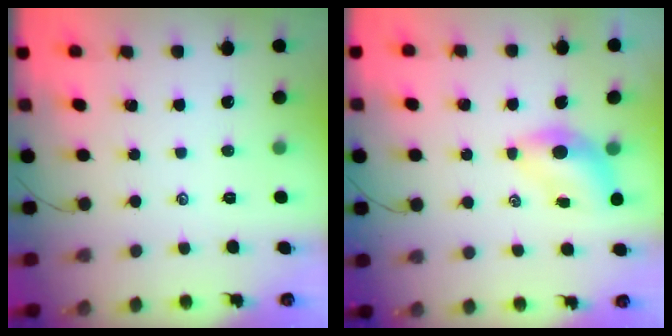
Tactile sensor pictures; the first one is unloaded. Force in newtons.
{"total": 5.5, "press": 5.3, "slide": 1.4}